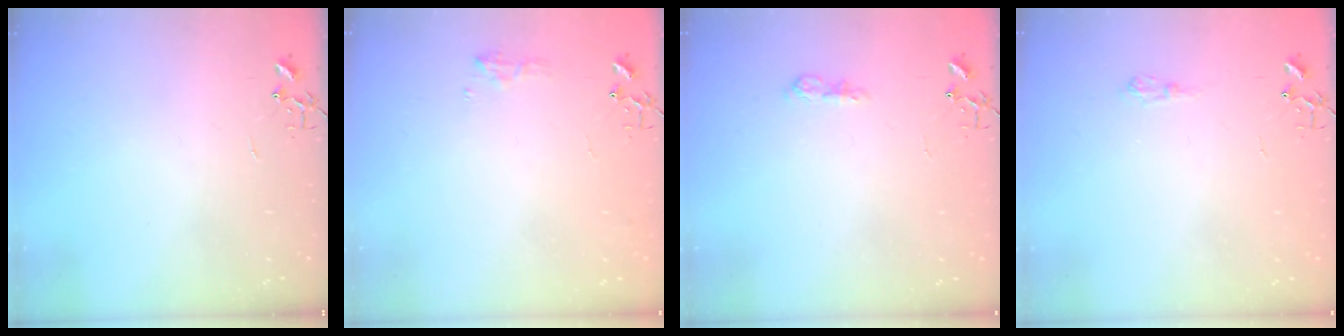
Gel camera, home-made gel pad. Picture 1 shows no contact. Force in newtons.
{"total": 7.6, "press": 7.6, "slide": 0.8}
{"total": 7.9, "press": 7.9, "slide": 0.9}
{"total": 5.8, "press": 5.8, "slide": 0.7}